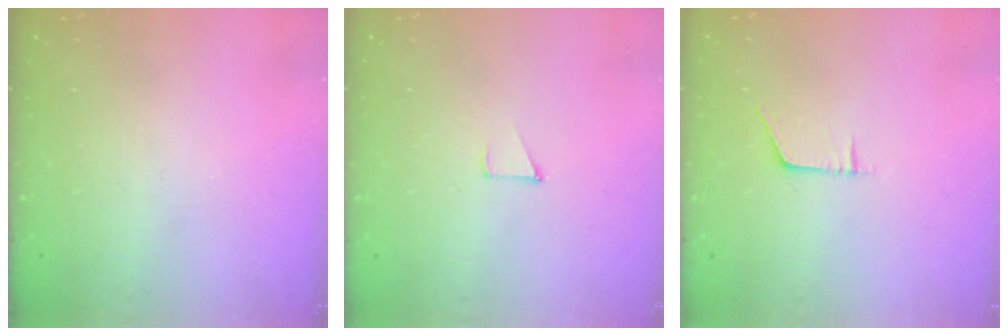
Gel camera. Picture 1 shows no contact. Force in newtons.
{"total": 2.9, "press": 2.8, "slide": 0.3}
{"total": 4.8, "press": 4.7, "slide": 0.4}